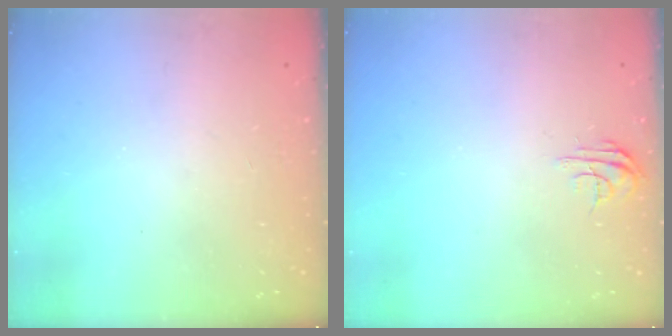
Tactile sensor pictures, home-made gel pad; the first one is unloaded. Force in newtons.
{"total": 4.5, "press": 4.5, "slide": 0.4}